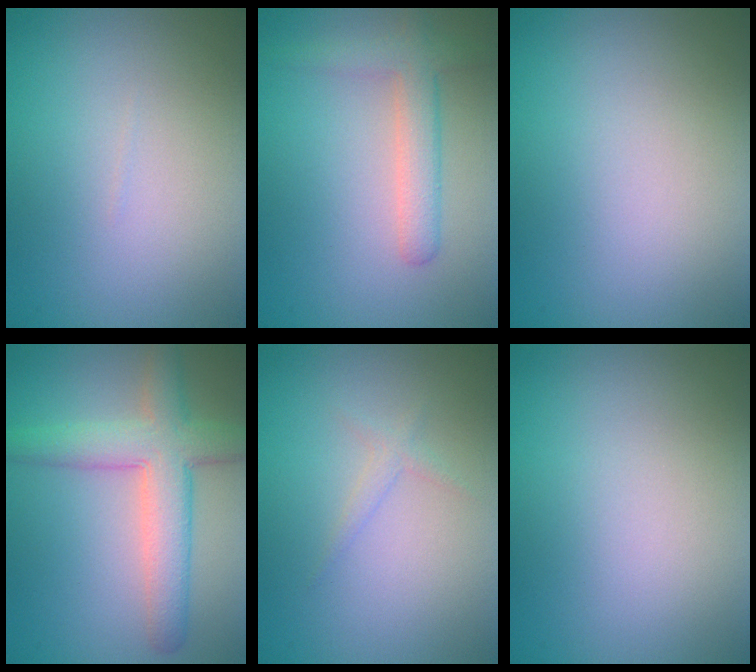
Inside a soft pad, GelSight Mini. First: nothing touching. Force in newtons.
{"total": 3.0, "press": 3.0, "slide": 0.2}
{"total": 0.0}
{"total": 5.6, "press": 5.6, "slide": 0.2}
{"total": 0.9, "press": 0.9, "slide": 0.1}
{"total": 0.0}